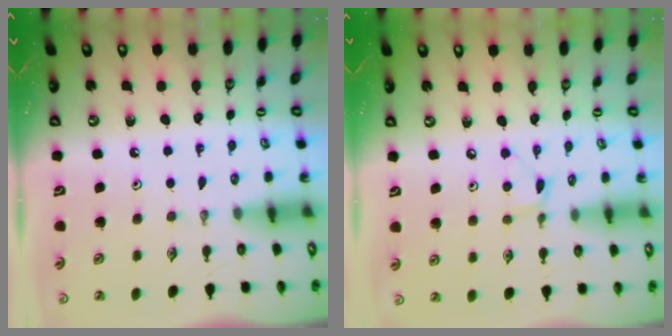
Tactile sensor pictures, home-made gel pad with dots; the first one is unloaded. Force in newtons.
{"total": 5.5, "press": 5.5, "slide": 0.5}